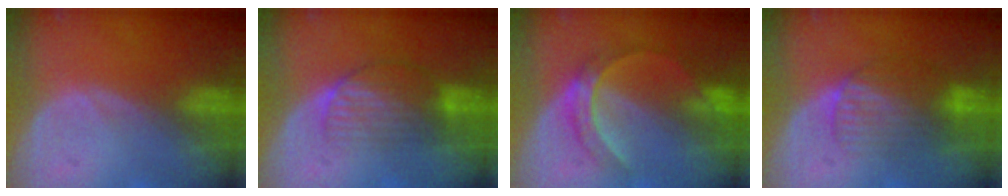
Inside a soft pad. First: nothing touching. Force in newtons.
{"total": 6.7, "press": 5.9, "slide": 3.1}
{"total": 5.8, "press": 5.6, "slide": 1.2}
{"total": 6.6, "press": 6.5, "slide": 1.1}